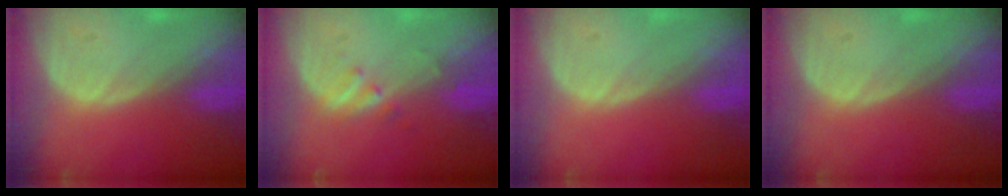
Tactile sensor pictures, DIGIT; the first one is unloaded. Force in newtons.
{"total": 1.9, "press": 1.9, "slide": 0.3}
{"total": 0.0}
{"total": 0.0}